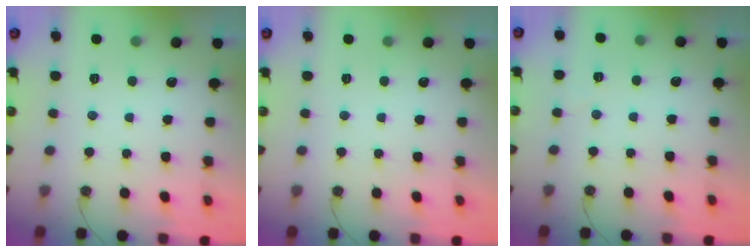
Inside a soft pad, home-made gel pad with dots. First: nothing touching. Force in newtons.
{"total": 0.0}
{"total": 2.6, "press": 2.2, "slide": 1.5}